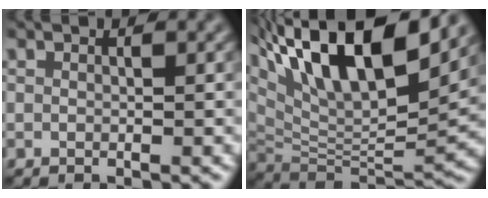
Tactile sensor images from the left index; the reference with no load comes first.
{"total": 15.7, "force": [8.7, 5.5, 11.8], "torque": [-0.228, 0.024, 0.157]}